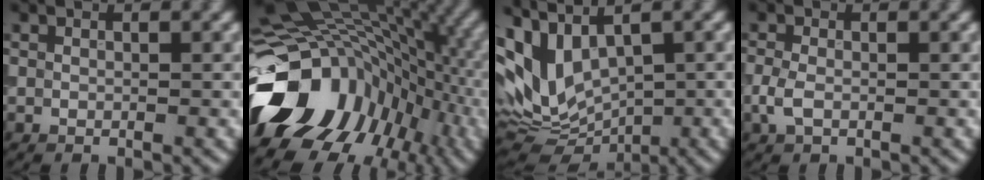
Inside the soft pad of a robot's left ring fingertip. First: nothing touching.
{"total": 16.3, "force": [-5.5, 12.0, 9.6], "torque": [-0.189, -0.012, -0.090]}
{"total": 8.2, "force": [2.0, 4.4, 6.6], "torque": [-0.144, -0.016, 0.051]}
{"total": 1.8, "force": [-0.5, 1.1, 1.4], "torque": [-0.035, 0.000, -0.015]}